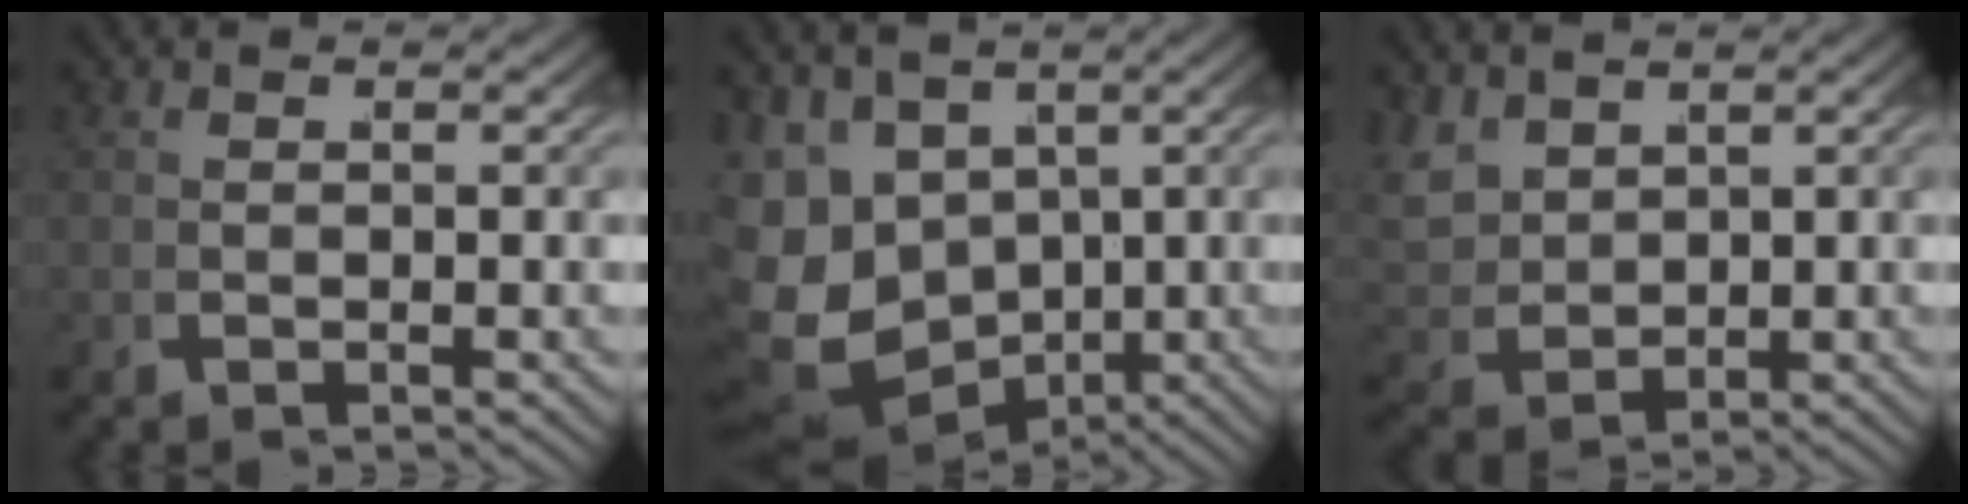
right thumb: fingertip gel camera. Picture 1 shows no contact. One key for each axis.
{"total": 12.5, "fx": -2.1, "fy": 10.2, "fz": 7.0, "tx": -0.167, "ty": -0.068, "tz": -0.009}
{"total": 4.7, "fx": 1.4, "fy": 3.4, "fz": 2.8, "tx": -0.080, "ty": -0.015, "tz": 0.041}